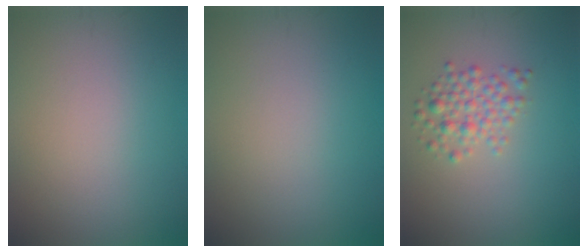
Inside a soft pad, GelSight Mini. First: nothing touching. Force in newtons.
{"total": 0.0}
{"total": 2.6, "press": 2.6, "slide": 0.2}